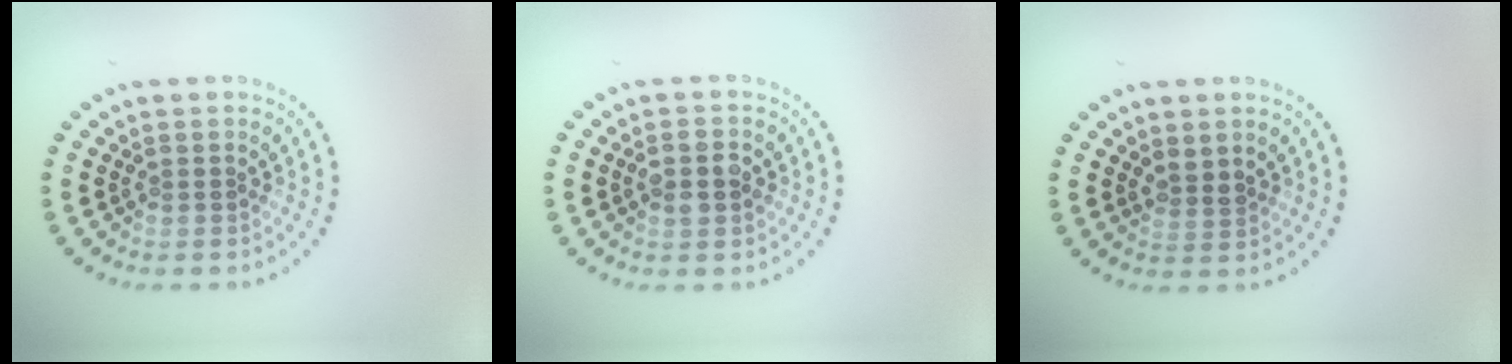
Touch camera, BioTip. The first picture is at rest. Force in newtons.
{"total": 2.1, "press": 2.1, "slide": 0.2}
{"total": 1.4, "press": 1.1, "slide": 0.8}